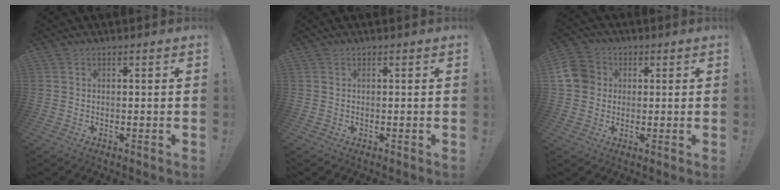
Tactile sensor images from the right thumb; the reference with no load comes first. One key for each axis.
{"total": 0.0}
{"total": 8.8, "fx": 1.1, "fy": 8.0, "fz": 3.6, "tx": -0.065, "ty": 0.011, "tz": 0.026}